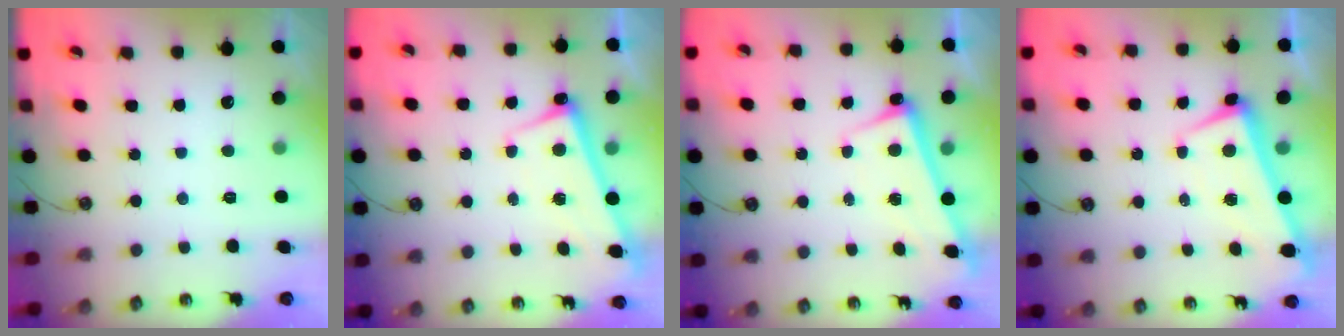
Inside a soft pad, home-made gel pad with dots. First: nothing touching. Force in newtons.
{"total": 2.7, "press": 2.6, "slide": 0.4}
{"total": 2.6, "press": 2.5, "slide": 0.7}
{"total": 2.0, "press": 1.9, "slide": 0.6}